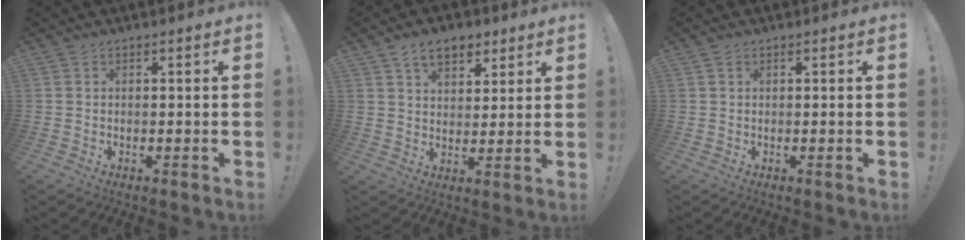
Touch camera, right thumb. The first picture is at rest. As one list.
[{"total": 8.8, "force": [5.1, 5.5, 4.6], "torque": [-0.065, -0.013, 0.095]}, {"total": 0.7, "force": [0.4, 0.5, 0.3], "torque": [-0.004, 0.000, 0.008]}]